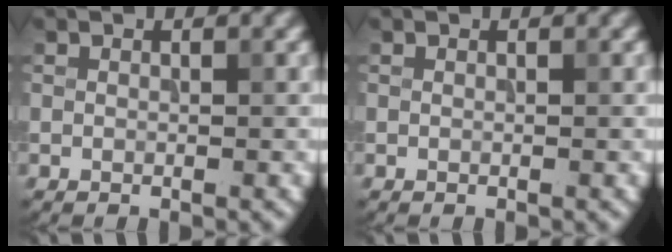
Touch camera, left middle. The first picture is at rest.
{"total": 0.0}